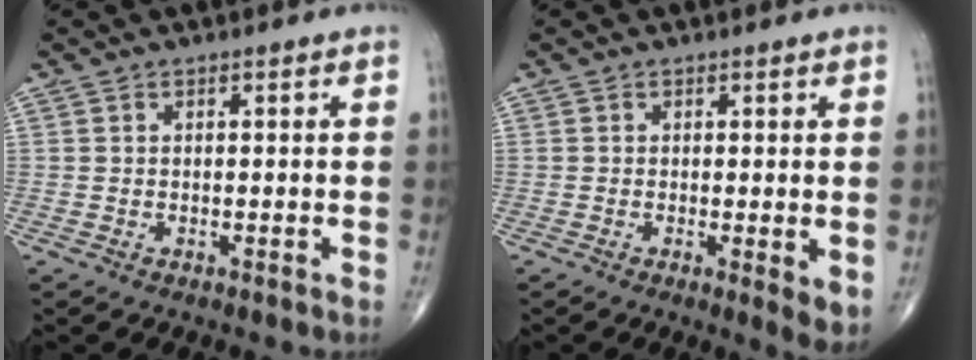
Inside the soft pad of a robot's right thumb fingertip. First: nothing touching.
{"total": 3.6, "force": [-0.2, 1.0, 3.5], "torque": [-0.051, -0.013, -0.007]}